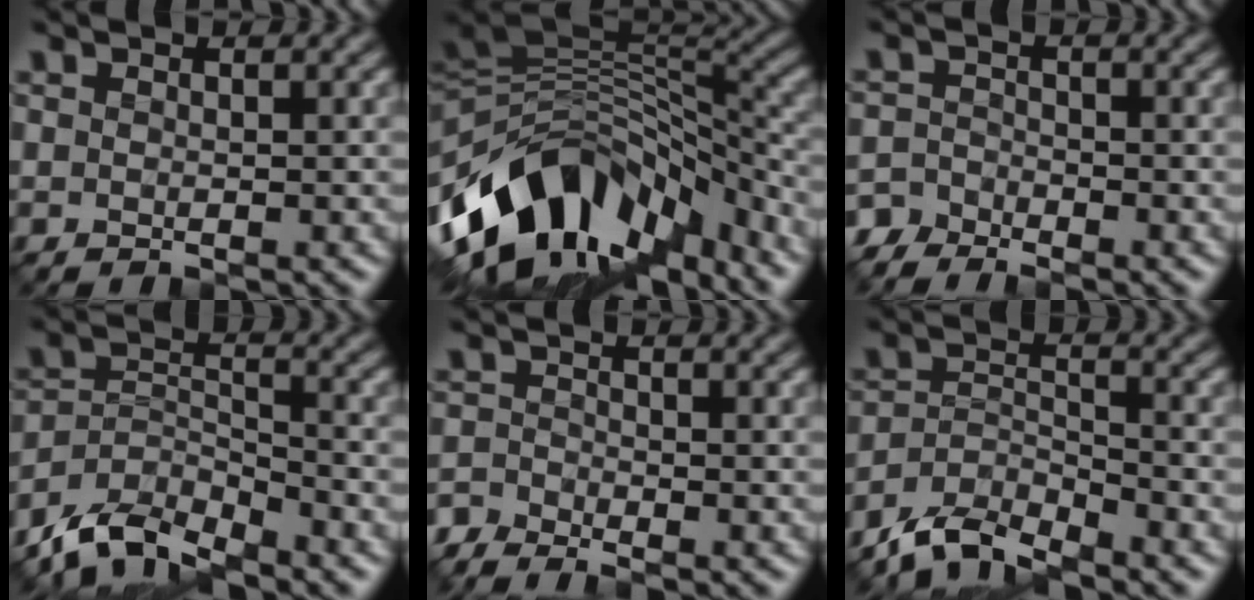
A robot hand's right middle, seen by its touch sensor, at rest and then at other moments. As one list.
[{"total": 12.8, "force": [-6.1, 7.6, 8.4], "torque": [-0.155, 0.014, -0.105]}, {"total": 2.4, "force": [-2.3, 0.9, 0.1], "torque": [-0.007, 0.000, -0.056]}, {"total": 6.2, "force": [-5.5, 1.8, 2.2], "torque": [-0.041, -0.006, -0.110]}, {"total": 2.4, "force": [-2.3, 0.4, 0.4], "torque": [-0.014, -0.002, -0.060]}, {"total": 4.7, "force": [-4.3, 1.1, 1.5], "torque": [-0.028, -0.001, -0.090]}]